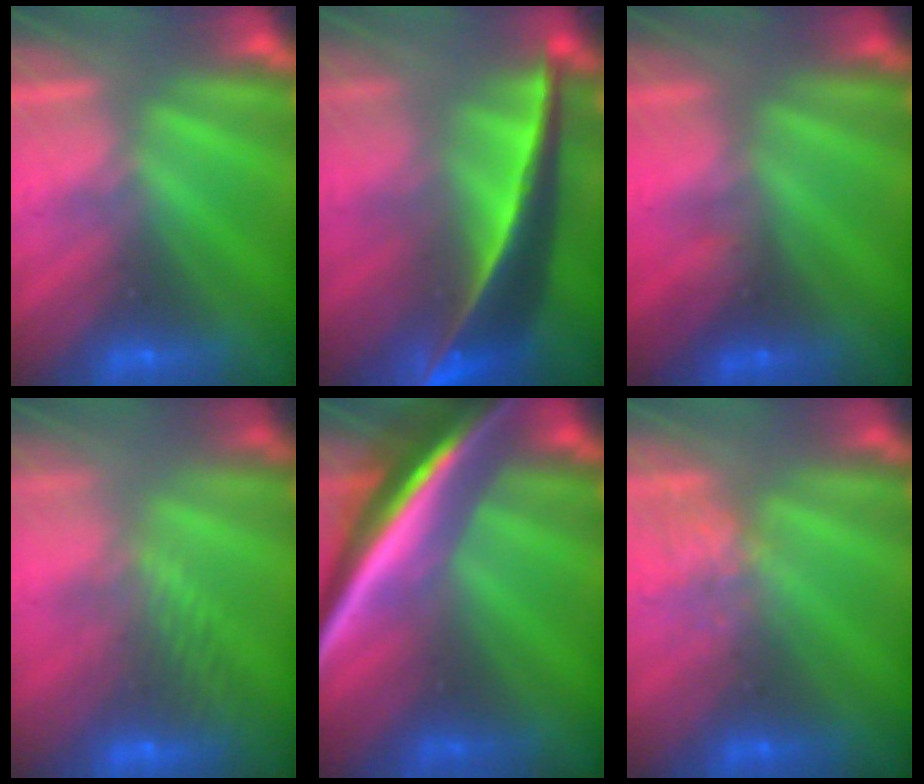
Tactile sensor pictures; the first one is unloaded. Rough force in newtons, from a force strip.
{"total": 10.3}
{"total": 2.1}
{"total": 8.7}
{"total": 7.5}
{"total": 2.4}